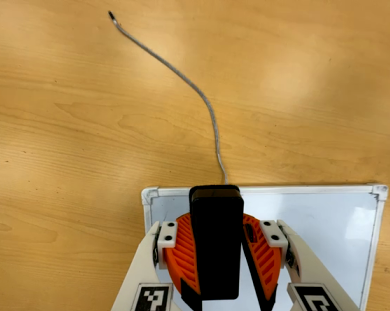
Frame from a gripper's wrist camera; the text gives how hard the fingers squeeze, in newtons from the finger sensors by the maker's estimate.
{"total": 10.4, "left": 9.8, "right": 10.9}